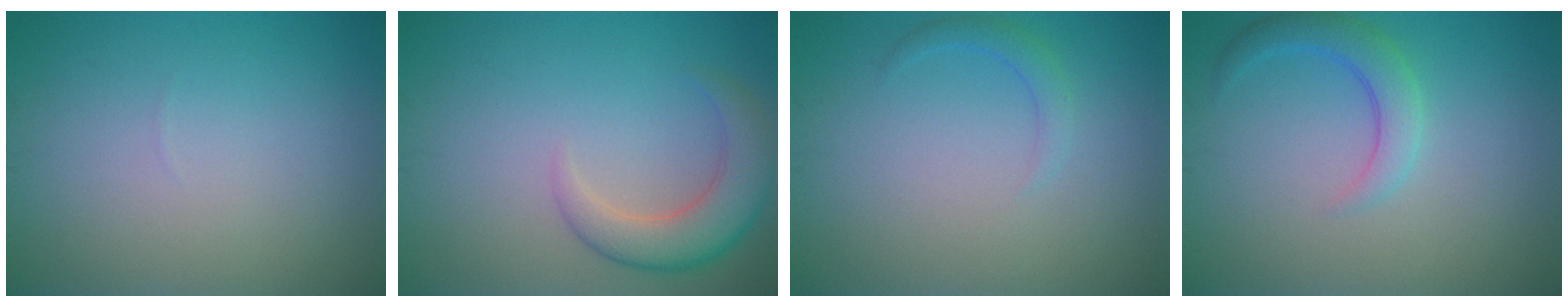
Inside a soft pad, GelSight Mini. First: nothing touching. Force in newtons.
{"total": 4.6, "press": 4.5, "slide": 0.5}
{"total": 1.3, "press": 1.3, "slide": 0.1}
{"total": 2.8, "press": 2.8, "slide": 0.4}